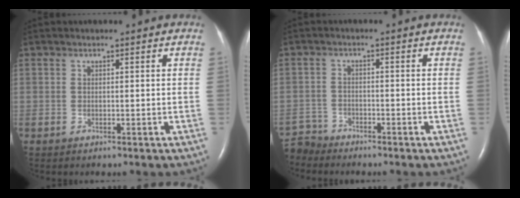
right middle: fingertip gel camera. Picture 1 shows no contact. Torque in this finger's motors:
{"motor_torque": [-0.01, -0.11, -0.05, -0.06]}